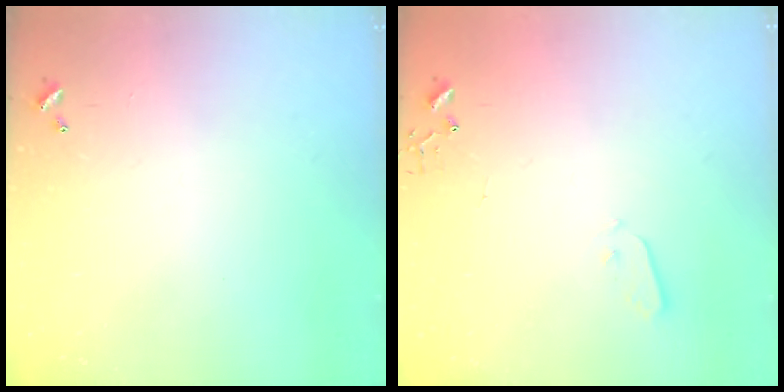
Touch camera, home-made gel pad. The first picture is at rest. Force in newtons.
{"total": 2.5, "press": 2.5, "slide": 0.4}